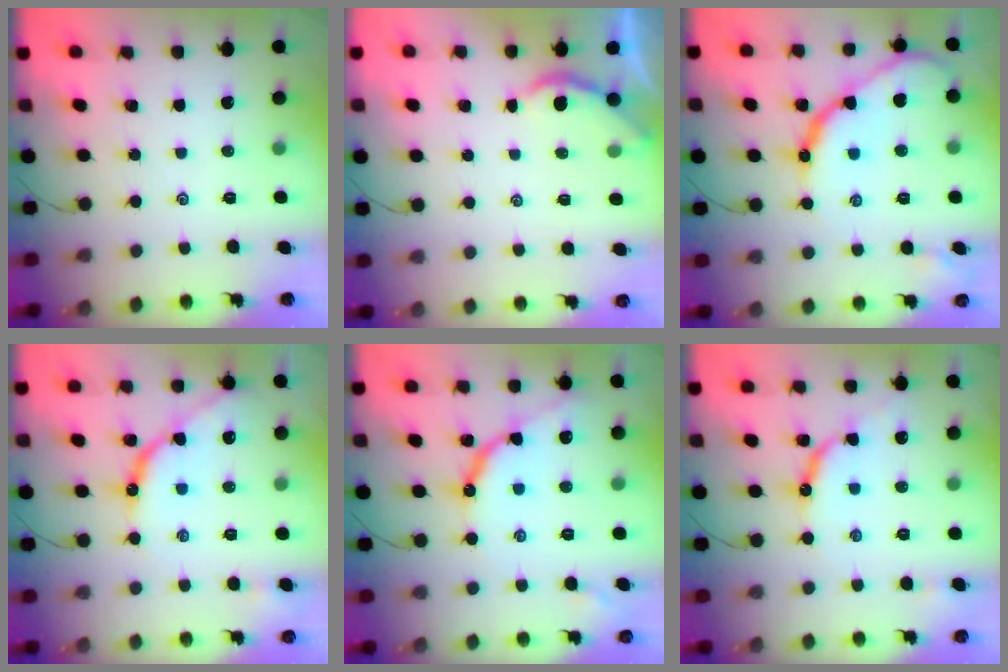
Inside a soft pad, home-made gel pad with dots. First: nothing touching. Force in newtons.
{"total": 2.3, "press": 2.2, "slide": 0.3}
{"total": 13.5, "press": 13.5, "slide": 0.6}
{"total": 9.9, "press": 9.9, "slide": 1.0}
{"total": 10.3, "press": 10.2, "slide": 0.9}
{"total": 9.8, "press": 9.7, "slide": 0.8}